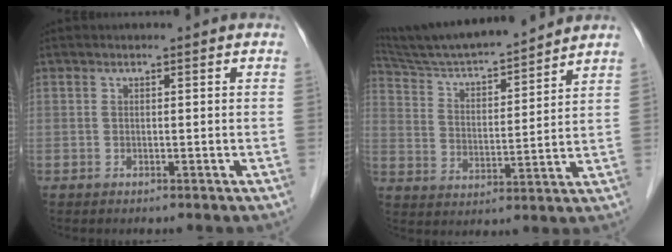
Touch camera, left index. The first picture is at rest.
{"total": 16.4, "force": [15.2, 0.8, 6.1], "torque": [-0.113, 0.007, 0.253]}